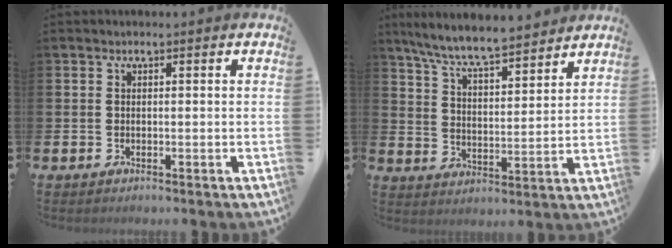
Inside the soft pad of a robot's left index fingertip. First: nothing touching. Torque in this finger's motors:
{"motor_torque": [0.25, -0.31, 0.69, 0.21]}